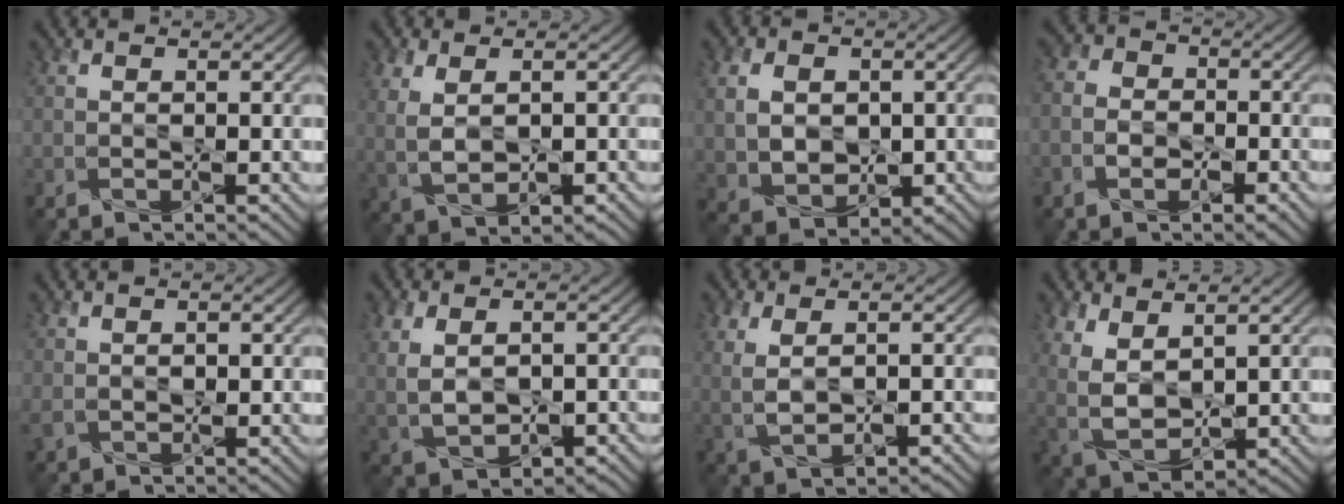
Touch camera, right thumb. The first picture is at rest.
{"total": 5.2, "force": [0.8, 2.9, 4.3], "torque": [-0.102, -0.003, 0.021]}
{"total": 8.1, "force": [0.7, 6.2, 5.1], "torque": [-0.132, -0.003, 0.017]}
{"total": 5.2, "force": [-2.2, 3.7, 2.9], "torque": [-0.050, -0.005, -0.050]}
{"total": 2.0, "force": [0.1, 1.4, 1.4], "torque": [-0.034, -0.005, 0.008]}
{"total": 6.4, "force": [0.2, 4.1, 4.9], "torque": [-0.110, -0.011, 0.016]}
{"total": 4.5, "force": [0.5, 2.1, 4.0], "torque": [-0.092, -0.001, 0.015]}
{"total": 7.2, "force": [2.5, 4.1, 5.4], "torque": [-0.146, -0.009, 0.054]}